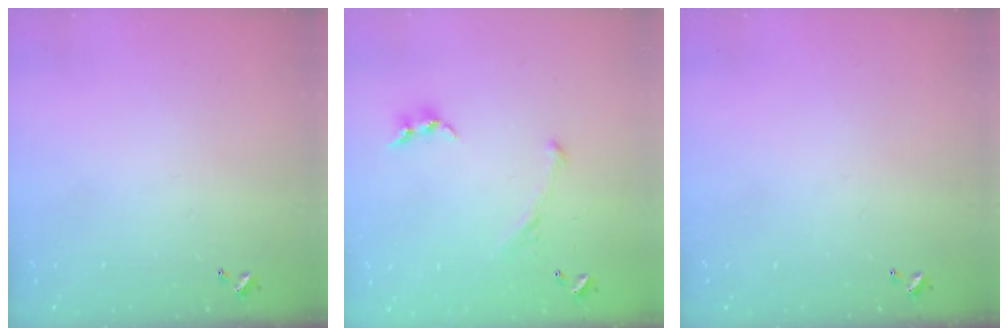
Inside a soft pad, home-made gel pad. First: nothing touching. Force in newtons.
{"total": 2.8, "press": 2.7, "slide": 0.9}
{"total": 0.0}